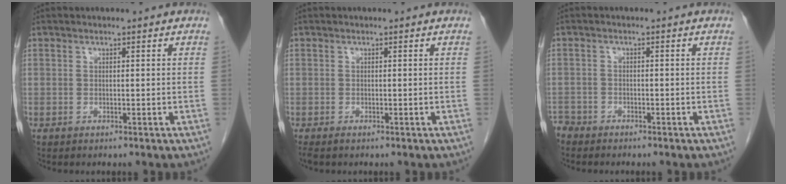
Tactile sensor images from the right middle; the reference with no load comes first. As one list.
[{"total": 1.0, "force": [-0.8, 0.3, 0.5], "torque": [-0.010, -0.004, -0.013]}, {"total": 2.9, "force": [-2.6, 1.2, 0.1], "torque": [-0.003, 0.000, -0.050]}]